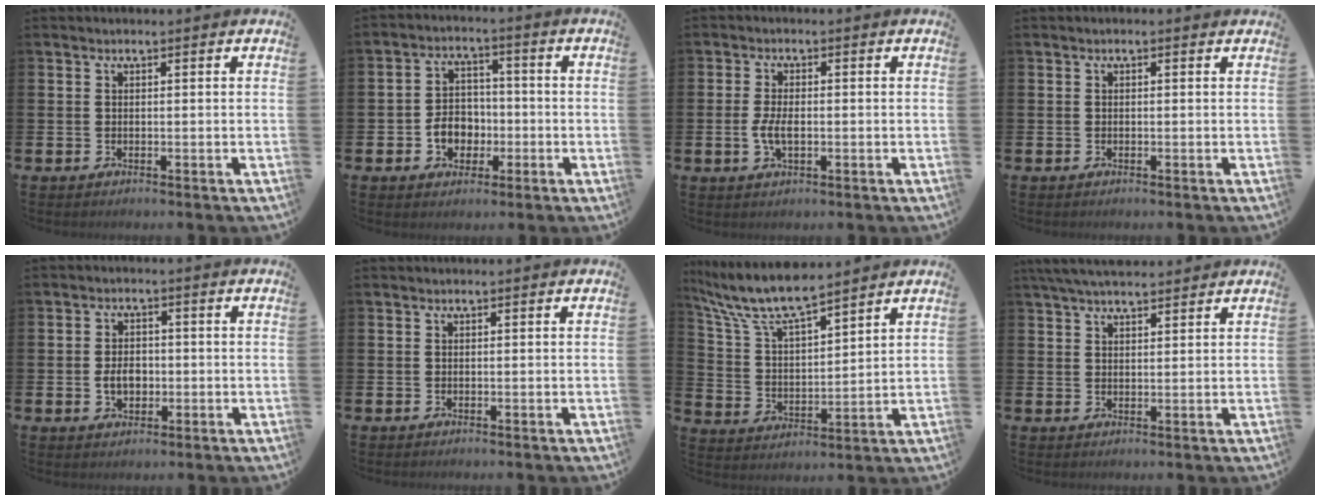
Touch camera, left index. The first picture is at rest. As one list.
[{"total": 5.2, "force": [-2.2, 4.2, 2.3], "torque": [-0.029, 0.005, -0.048]}, {"total": 3.3, "force": [-1.1, 1.5, 2.7], "torque": [-0.053, 0.002, -0.024]}, {"total": 0.0}, {"total": 3.5, "force": [-1.2, 2.4, 2.2], "torque": [-0.023, 0.000, -0.030]}, {"total": 0.0}, {"total": 8.3, "force": [7.3, 1.5, 3.5], "torque": [-0.100, -0.038, 0.131]}, {"total": 4.0, "force": [3.6, 0.9, 1.5], "torque": [-0.033, -0.007, 0.066]}]